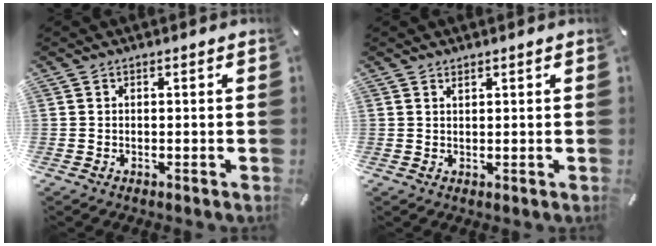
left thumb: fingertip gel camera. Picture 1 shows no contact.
{"total": 0.9, "force": [0.8, 0.4, 0.3], "torque": [-0.007, -0.002, 0.015]}